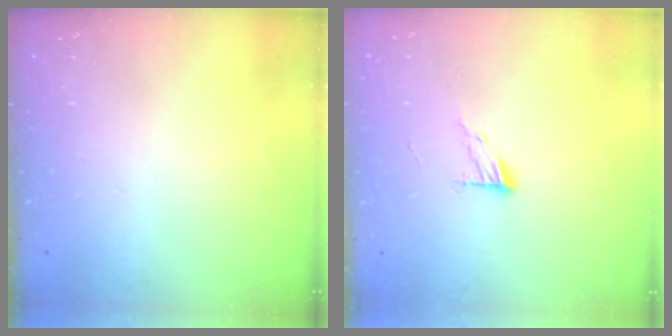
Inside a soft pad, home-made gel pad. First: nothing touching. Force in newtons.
{"total": 7.9, "press": 7.9, "slide": 0.7}